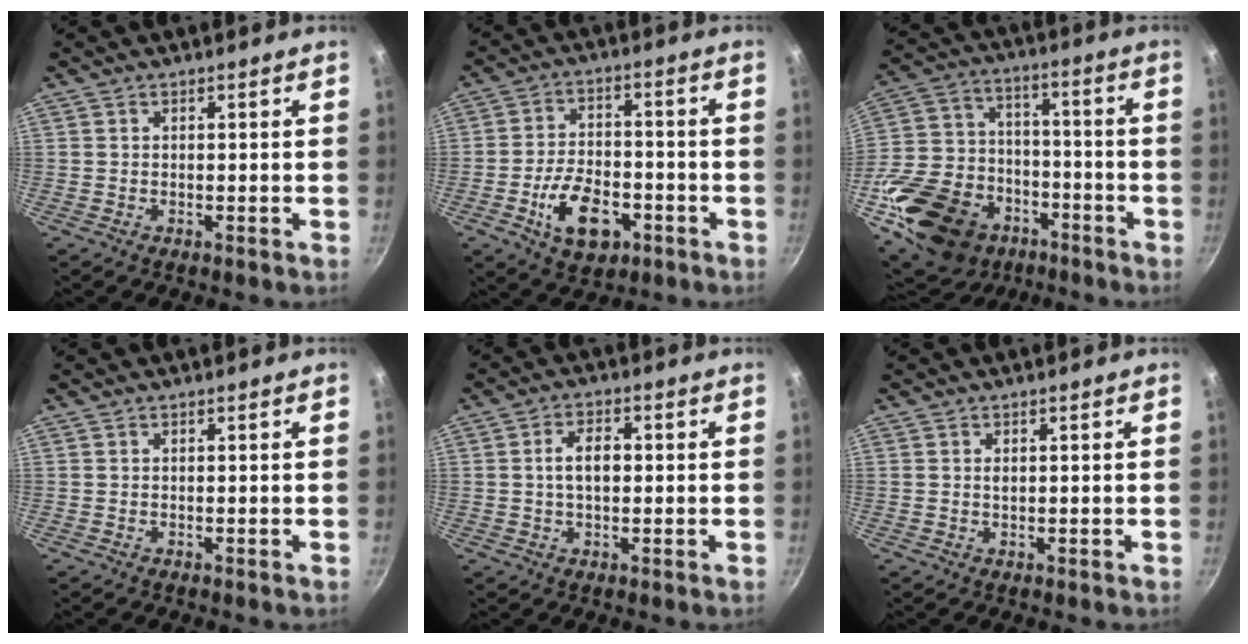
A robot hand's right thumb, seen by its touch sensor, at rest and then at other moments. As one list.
[{"total": 11.7, "force": [-4.7, 7.0, 8.1], "torque": [-0.120, 0.027, -0.075]}, {"total": 28.9, "force": [-13.6, 21.0, 14.5], "torque": [-0.286, 0.062, -0.216]}, {"total": 0.0}, {"total": 5.5, "force": [0.3, 3.3, 4.4], "torque": [-0.067, 0.015, -0.001]}, {"total": 0.9, "force": [0.2, 0.5, 0.7], "torque": [-0.010, 0.001, 0.003]}]